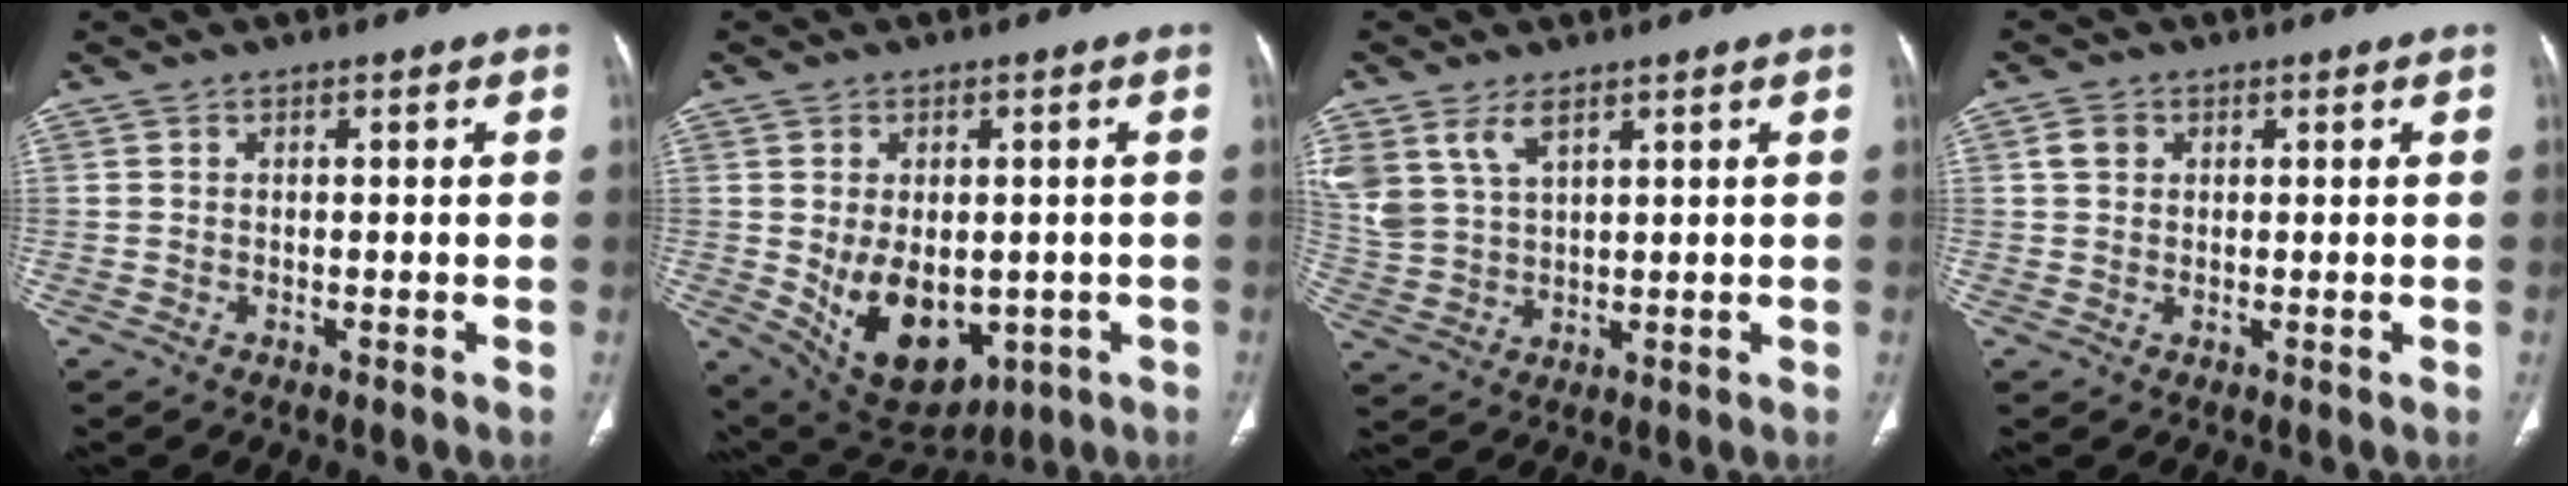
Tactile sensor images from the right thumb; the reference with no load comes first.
{"total": 13.7, "force": [-2.5, 9.0, 10.0], "torque": [-0.128, -0.008, -0.008]}
{"total": 7.8, "force": [4.6, 4.1, 4.7], "torque": [-0.099, -0.008, 0.103]}
{"total": 2.5, "force": [0.8, 2.1, 1.2], "torque": [-0.018, 0.003, 0.015]}